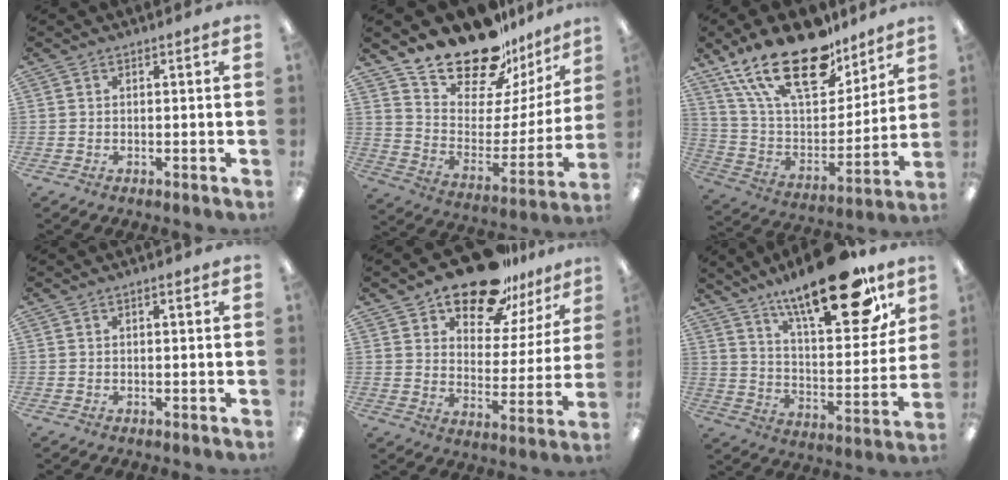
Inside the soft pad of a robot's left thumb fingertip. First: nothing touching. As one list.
[{"total": 20.4, "force": [18.0, 7.4, 6.0], "torque": [-0.104, -0.147, 0.316]}, {"total": 24.5, "force": [16.7, 10.8, 14.2], "torque": [-0.271, -0.100, 0.295]}, {"total": 0.9, "force": [0.4, 0.2, 0.7], "torque": [-0.015, 0.002, 0.007]}, {"total": 17.7, "force": [14.6, 7.4, 6.8], "torque": [-0.112, -0.102, 0.258]}, {"total": 24.8, "force": [17.1, 8.0, 16.1], "torque": [-0.236, -0.105, 0.275]}]